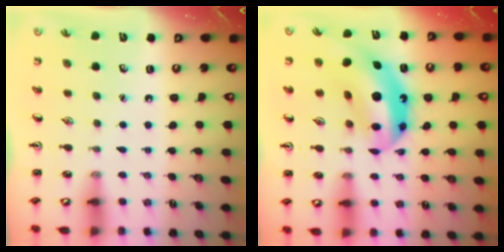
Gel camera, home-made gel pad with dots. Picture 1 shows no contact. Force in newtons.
{"total": 15.4, "press": 14.6, "slide": 4.9}